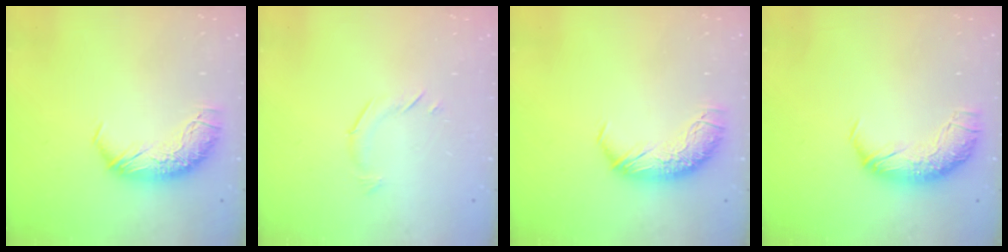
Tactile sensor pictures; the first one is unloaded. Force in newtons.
{"total": 5.5, "press": 5.4, "slide": 1.2}
{"total": 0.0}
{"total": 2.4, "press": 1.0, "slide": 2.2}